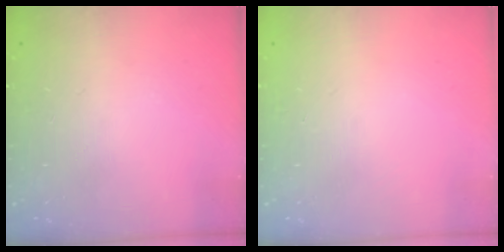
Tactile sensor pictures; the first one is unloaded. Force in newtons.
{"total": 0.0}